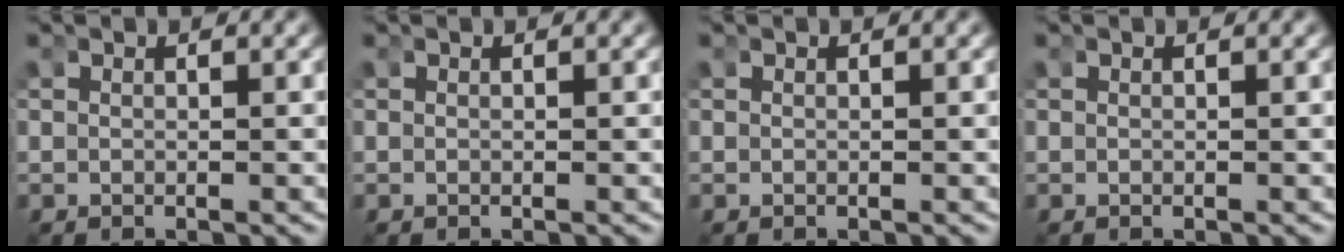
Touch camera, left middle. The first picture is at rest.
{"total": 0.0}
{"total": 0.0}
{"total": 0.0}